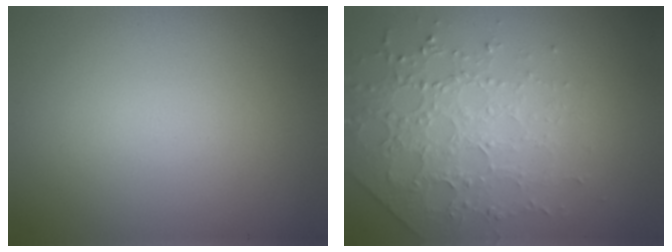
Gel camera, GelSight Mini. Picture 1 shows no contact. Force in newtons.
{"total": 3.7, "press": 3.6, "slide": 1.1}